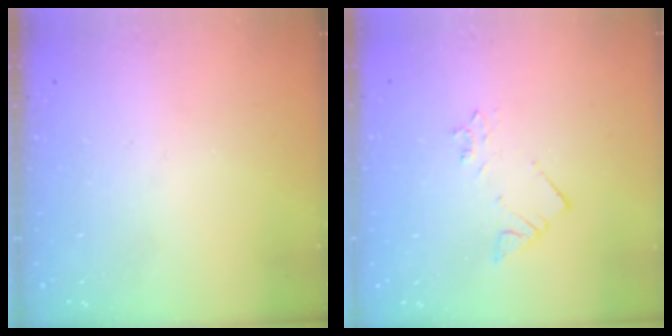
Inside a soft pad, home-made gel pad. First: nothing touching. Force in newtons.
{"total": 2.7, "press": 2.7, "slide": 0.3}